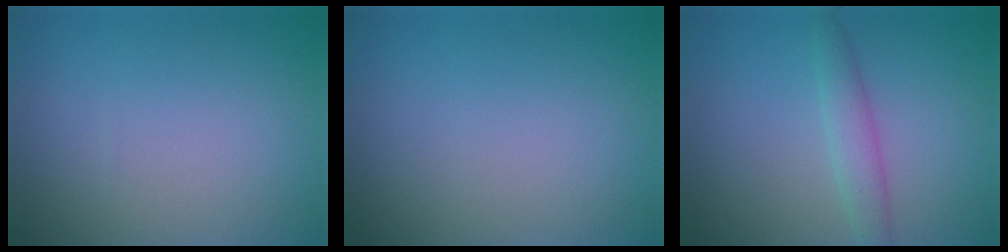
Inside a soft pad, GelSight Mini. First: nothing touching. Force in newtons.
{"total": 0.0}
{"total": 2.3, "press": 2.3, "slide": 0.1}